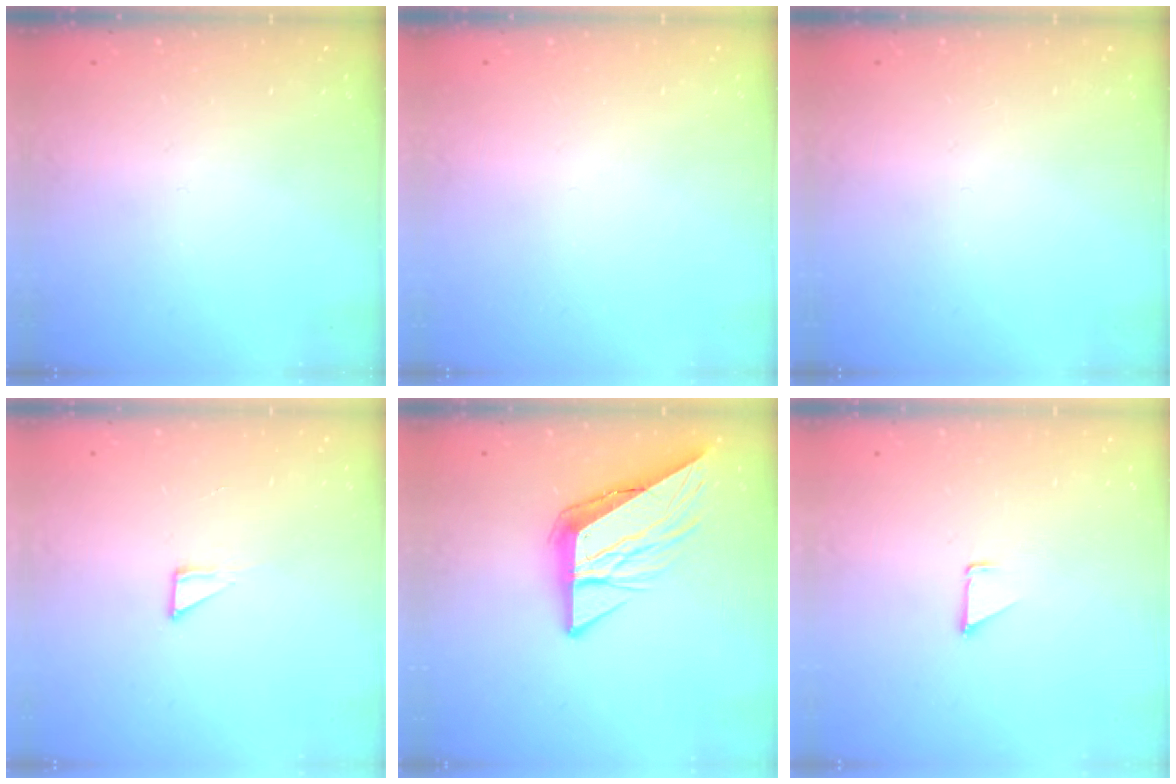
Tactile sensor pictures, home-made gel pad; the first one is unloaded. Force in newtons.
{"total": 0.0}
{"total": 0.0}
{"total": 4.1, "press": 4.1, "slide": 0.3}
{"total": 11.7, "press": 11.6, "slide": 1.4}
{"total": 0.7, "press": 0.7, "slide": 0.1}